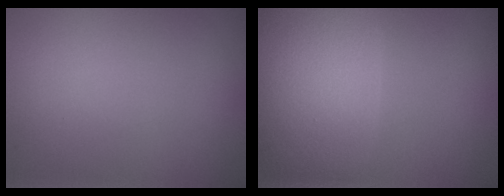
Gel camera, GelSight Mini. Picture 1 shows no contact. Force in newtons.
{"total": 8.0, "press": 8.0, "slide": 0.7}